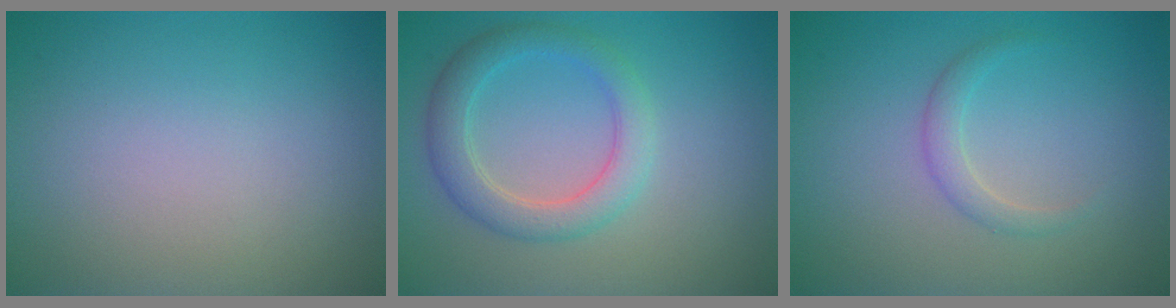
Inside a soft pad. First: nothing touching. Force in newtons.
{"total": 3.6, "press": 3.6, "slide": 0.1}
{"total": 1.5, "press": 1.5, "slide": 0.1}